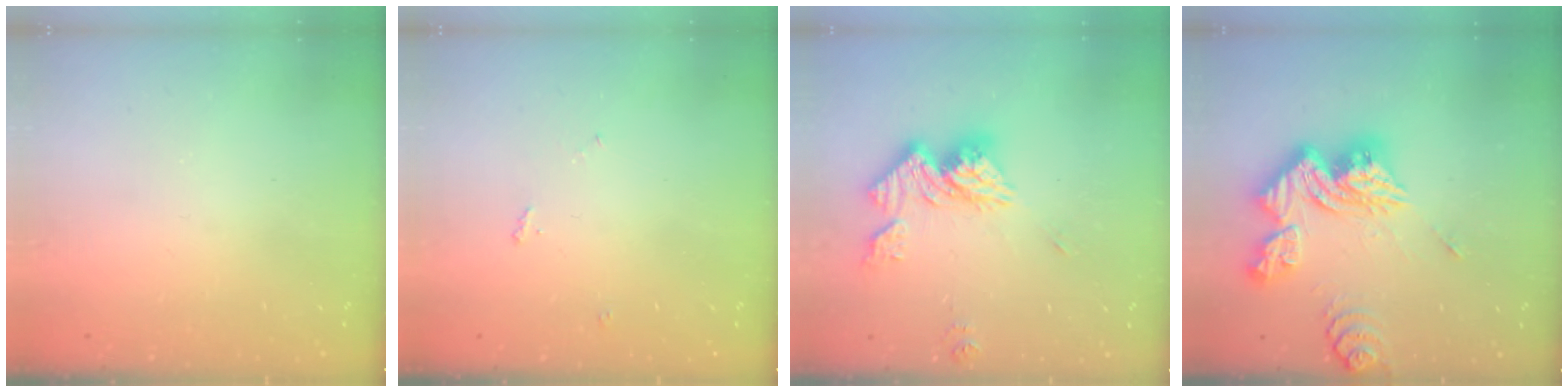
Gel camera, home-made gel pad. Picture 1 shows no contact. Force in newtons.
{"total": 4.7, "press": 4.7, "slide": 0.6}
{"total": 14.8, "press": 14.7, "slide": 1.6}
{"total": 18.2, "press": 18.1, "slide": 1.9}